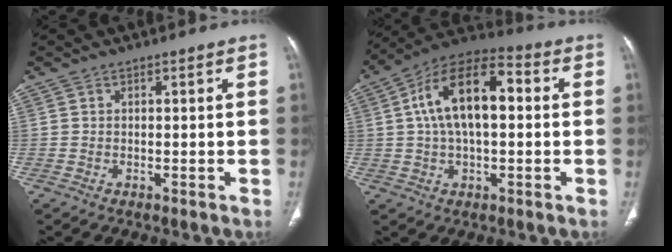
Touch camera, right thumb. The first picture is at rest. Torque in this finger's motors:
{"motor_torque": [0.73, 4.28, 1.46, -0.16, 0.42]}